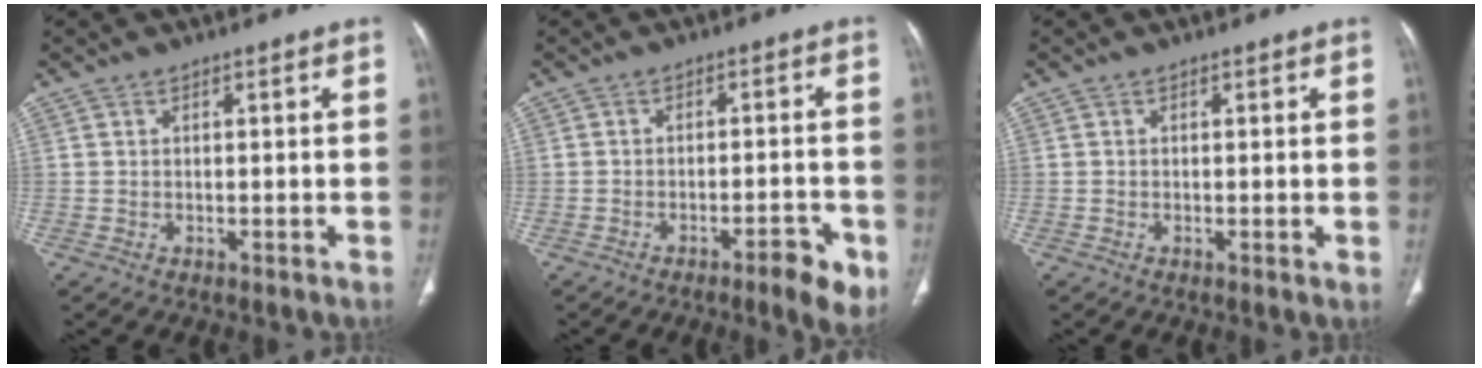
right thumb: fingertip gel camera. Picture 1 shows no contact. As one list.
[{"total": 6.4, "force": [-3.4, 1.5, 5.3], "torque": [-0.066, 0.013, -0.044]}, {"total": 0.7, "force": [0.0, 0.1, 0.7], "torque": [-0.018, -0.004, -0.002]}]